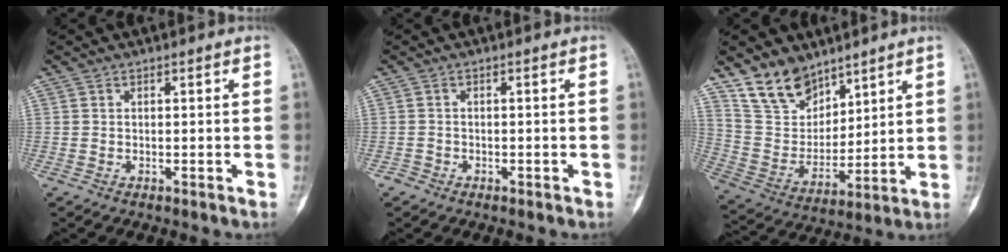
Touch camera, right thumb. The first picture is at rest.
{"total": 1.4, "force": [-1.0, 1.0, -0.2], "torque": [0.008, 0.005, -0.025]}
{"total": 12.4, "force": [9.2, 7.2, 3.9], "torque": [-0.042, -0.058, 0.194]}